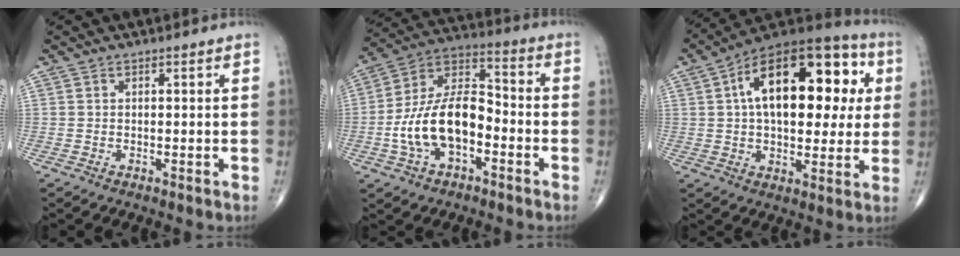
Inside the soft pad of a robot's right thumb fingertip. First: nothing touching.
{"total": 16.2, "force": [-4.2, 9.0, 12.9], "torque": [-0.232, 0.047, -0.079]}
{"total": 24.9, "force": [5.5, 13.0, 20.4], "torque": [-0.282, 0.025, 0.075]}